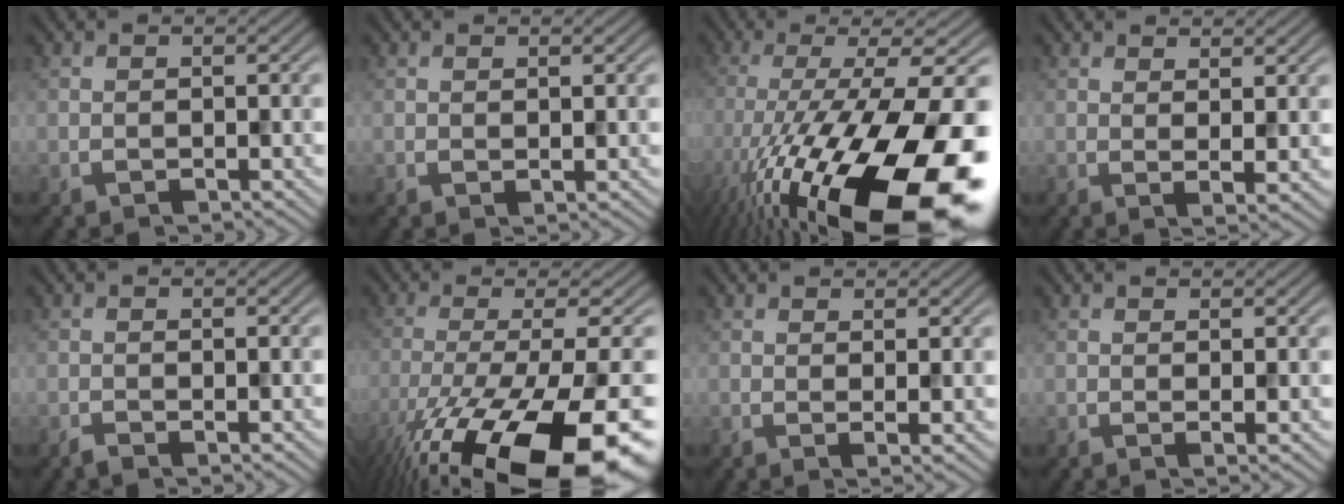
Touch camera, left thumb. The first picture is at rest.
{"total": 0.6, "force": [0.5, 0.1, 0.4], "torque": [0.000, -0.001, 0.016]}
{"total": 20.1, "force": [-9.5, 5.4, 16.9], "torque": [-0.257, -0.024, -0.142]}
{"total": 2.4, "force": [1.4, 0.4, 1.9], "torque": [-0.031, 0.000, 0.039]}
{"total": 0.9, "force": [-0.7, 0.1, 0.6], "torque": [-0.010, 0.000, -0.008]}
{"total": 18.6, "force": [-10.8, 4.8, 14.3], "torque": [-0.224, -0.027, -0.154]}
{"total": 1.9, "force": [0.8, 0.4, 1.7], "torque": [-0.024, 0.004, 0.024]}
{"total": 1.7, "force": [0.5, 0.3, 1.6], "torque": [-0.021, 0.006, 0.017]}